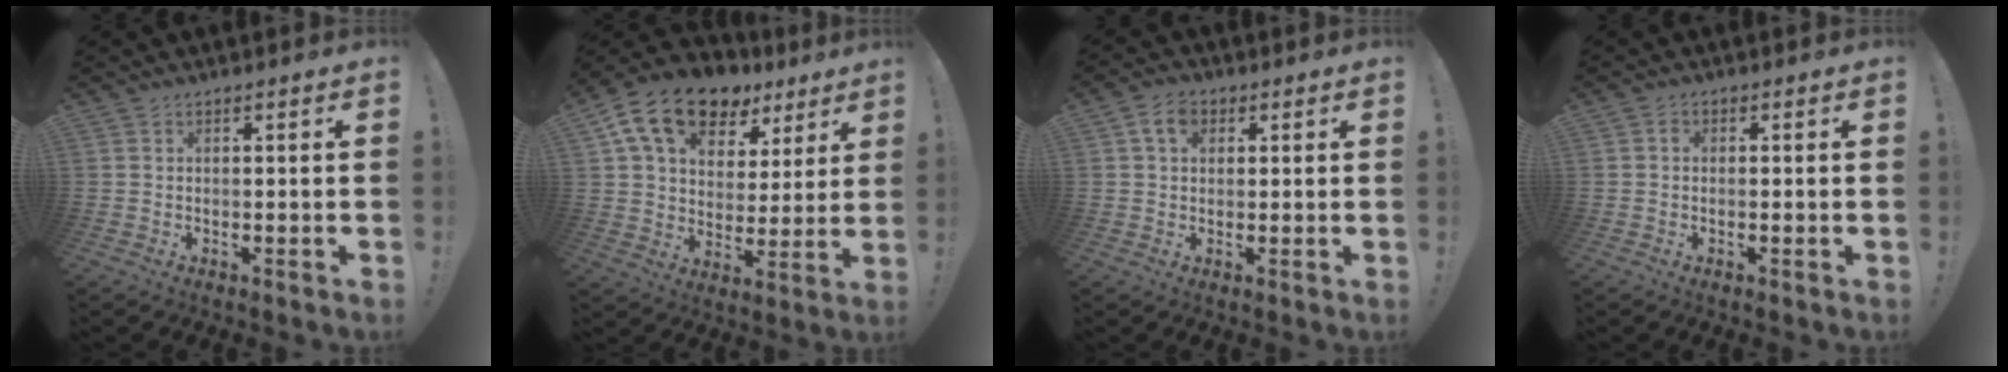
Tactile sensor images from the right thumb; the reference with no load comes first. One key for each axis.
{"total": 17.4, "fx": 10.6, "fy": 10.3, "fz": 9.2, "tx": -0.157, "ty": -0.055, "tz": 0.192}
{"total": 5.6, "fx": 2.1, "fy": 4.0, "fz": 3.3, "tx": -0.059, "ty": 0.007, "tz": 0.040}
{"total": 1.0, "fx": -0.6, "fy": 0.6, "fz": 0.5, "tx": -0.017, "ty": 0.006, "tz": -0.010}